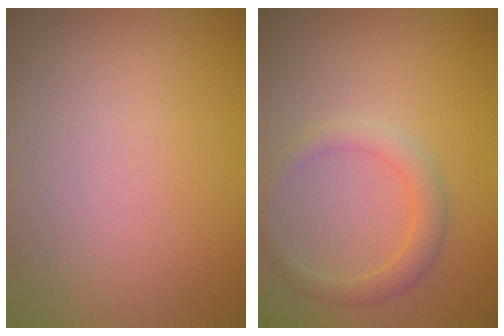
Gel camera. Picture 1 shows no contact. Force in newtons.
{"total": 2.2, "press": 2.2, "slide": 0.1}